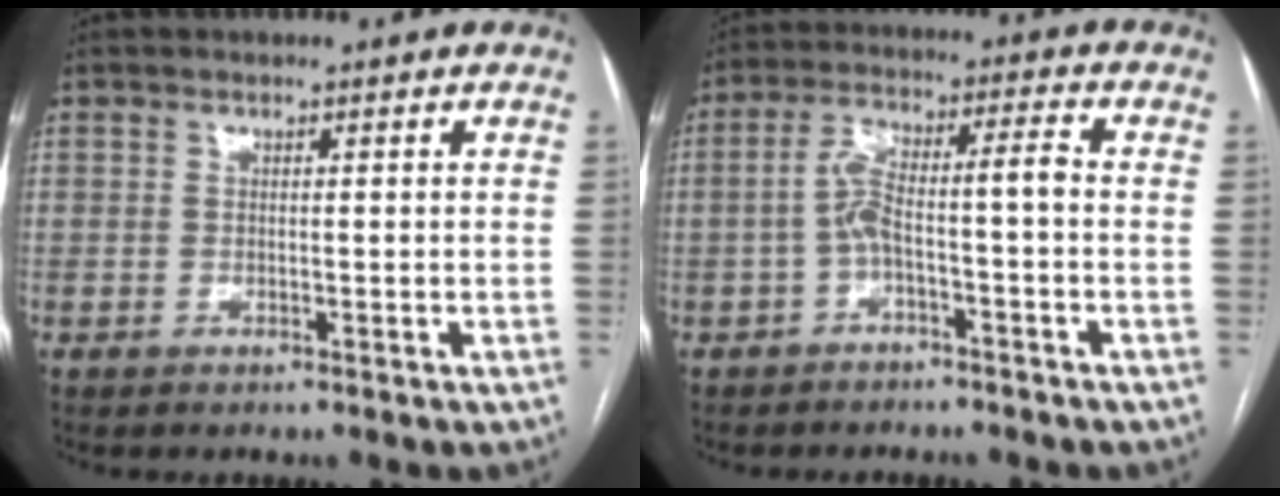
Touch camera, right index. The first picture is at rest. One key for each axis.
{"total": 6.3, "fx": -1.8, "fy": 0.7, "fz": 6.0, "tx": -0.118, "ty": 0.038, "tz": -0.030}